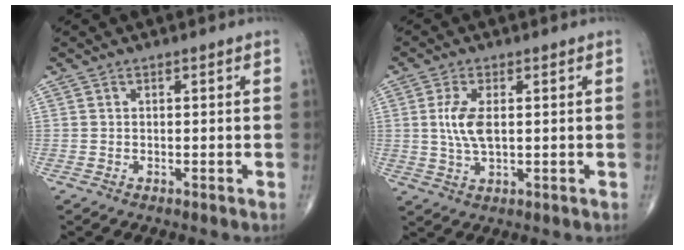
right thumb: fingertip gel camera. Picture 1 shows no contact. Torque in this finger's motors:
{"motor_torque": [0.86, 1.27, 0.50, -0.39, 0.07]}